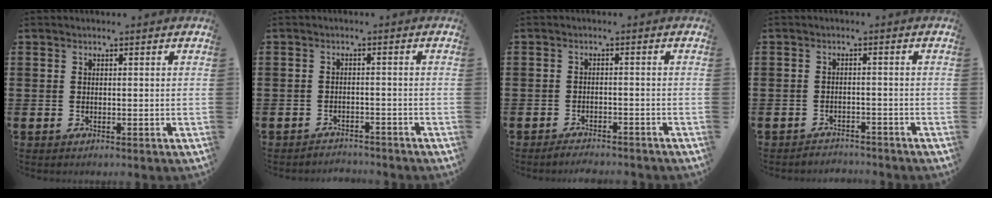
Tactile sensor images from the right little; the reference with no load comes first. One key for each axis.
{"total": 1.9, "fx": -1.9, "fy": 0.0, "fz": -0.2, "tx": -0.003, "ty": 0.004, "tz": -0.043}
{"total": 1.9, "fx": -1.9, "fy": 0.0, "fz": 0.1, "tx": -0.007, "ty": 0.003, "tz": -0.038}
{"total": 1.8, "fx": -1.8, "fy": 0.1, "fz": -0.2, "tx": -0.003, "ty": 0.004, "tz": -0.040}